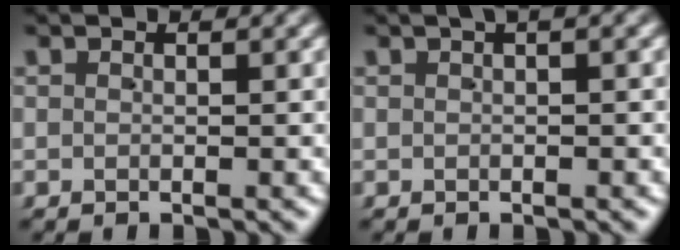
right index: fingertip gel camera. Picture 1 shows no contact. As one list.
[{"total": 1.4, "force": [0.5, 0.3, 1.2], "torque": [-0.013, 0.013, 0.004]}]